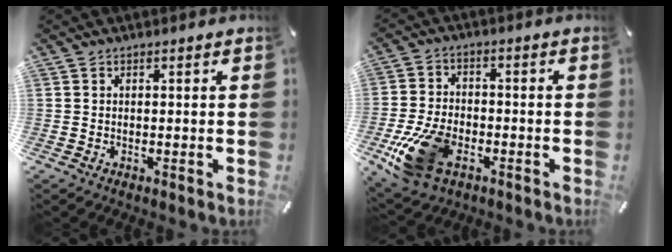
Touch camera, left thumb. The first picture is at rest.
{"total": 15.0, "force": [-6.3, 9.4, 9.9], "torque": [-0.199, 0.025, -0.102]}